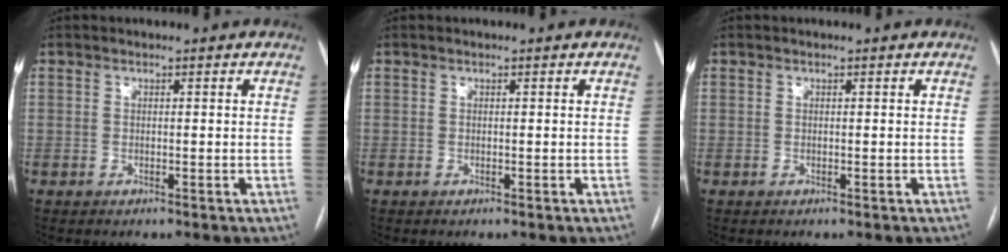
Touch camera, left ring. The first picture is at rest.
{"total": 0.0}
{"total": 0.0}